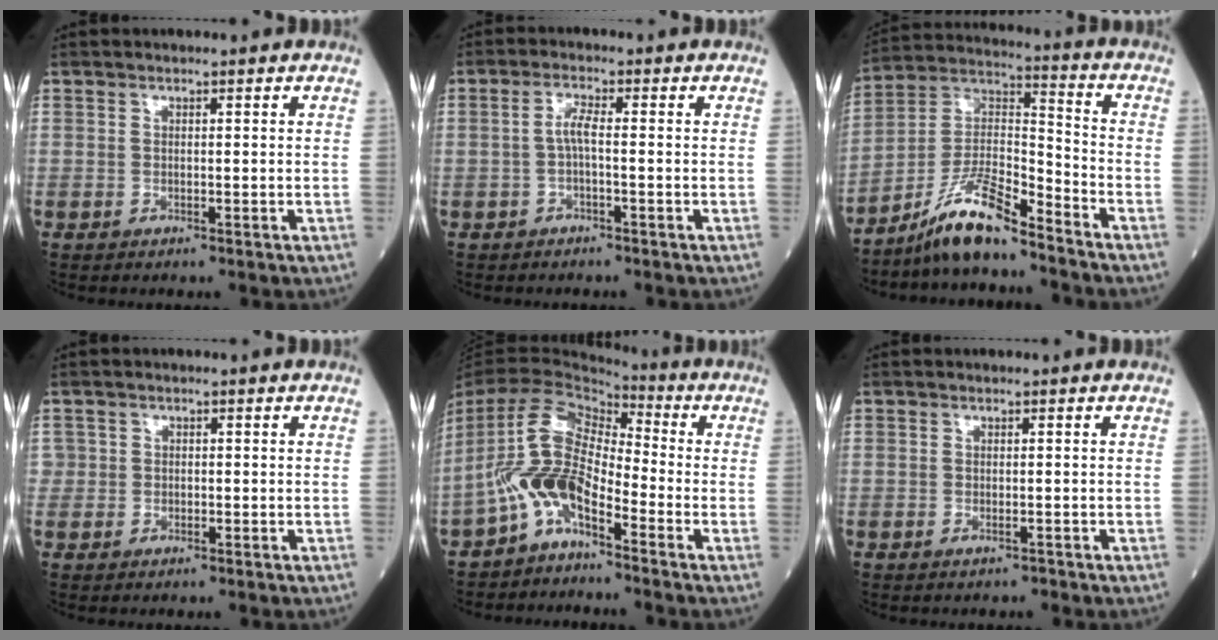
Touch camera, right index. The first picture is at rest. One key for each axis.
{"total": 2.7, "fx": -0.5, "fy": 0.2, "fz": 2.6, "tx": -0.054, "ty": 0.003, "tz": -0.011}
{"total": 11.1, "fx": -8.8, "fy": 1.1, "fz": 6.5, "tx": -0.131, "ty": 0.009, "tz": -0.166}
{"total": 1.7, "fx": -0.1, "fy": 1.6, "fz": 0.5, "tx": -0.001, "ty": 0.005, "tz": -0.002}
{"total": 9.4, "fx": -4.3, "fy": 3.9, "fz": 7.3, "tx": -0.166, "ty": 0.022, "tz": -0.086}
{"total": 0.9, "fx": -0.5, "fy": 0.2, "fz": 0.6, "tx": -0.010, "ty": -0.002, "tz": -0.006}